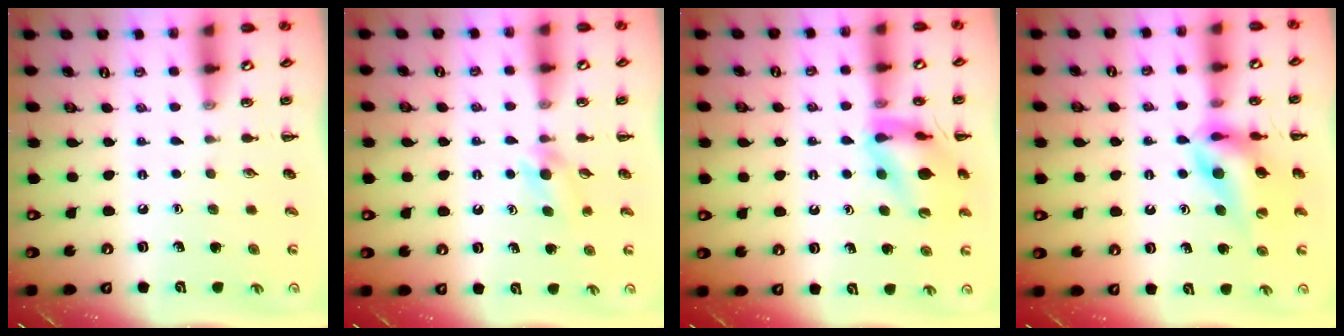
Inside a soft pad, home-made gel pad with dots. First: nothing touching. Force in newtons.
{"total": 3.2, "press": 3.0, "slide": 1.2}
{"total": 12.2, "press": 12.1, "slide": 1.6}
{"total": 11.5, "press": 11.0, "slide": 3.6}